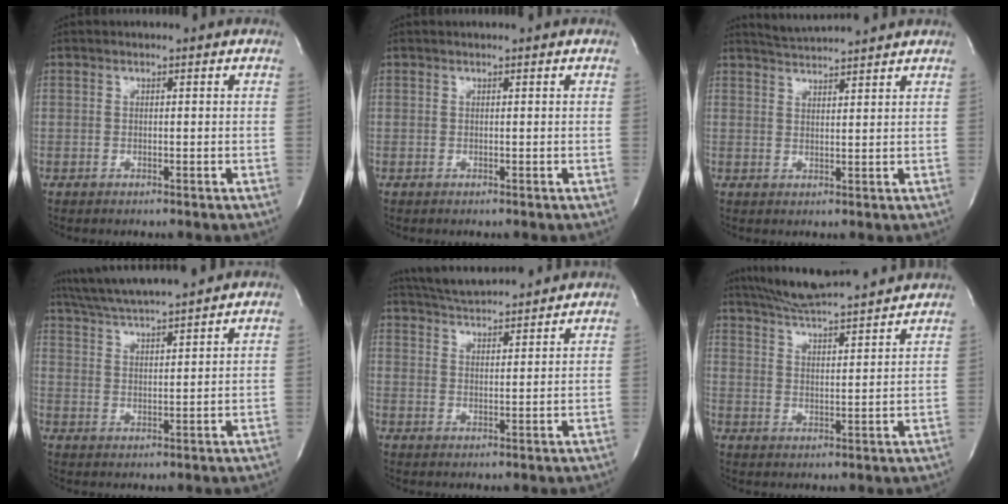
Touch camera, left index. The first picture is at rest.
{"total": 0.6, "force": [0.5, 0.0, 0.2], "torque": [-0.004, 0.007, 0.009]}
{"total": 5.5, "force": [5.4, -0.7, 1.1], "torque": [-0.028, 0.015, 0.086]}
{"total": 11.4, "force": [10.3, -0.2, 4.9], "torque": [-0.094, 0.021, 0.170]}
{"total": 11.4, "force": [10.6, 1.1, 3.8], "torque": [-0.074, 0.019, 0.165]}
{"total": 16.1, "force": [14.6, 0.9, 6.6], "torque": [-0.119, 0.021, 0.222]}